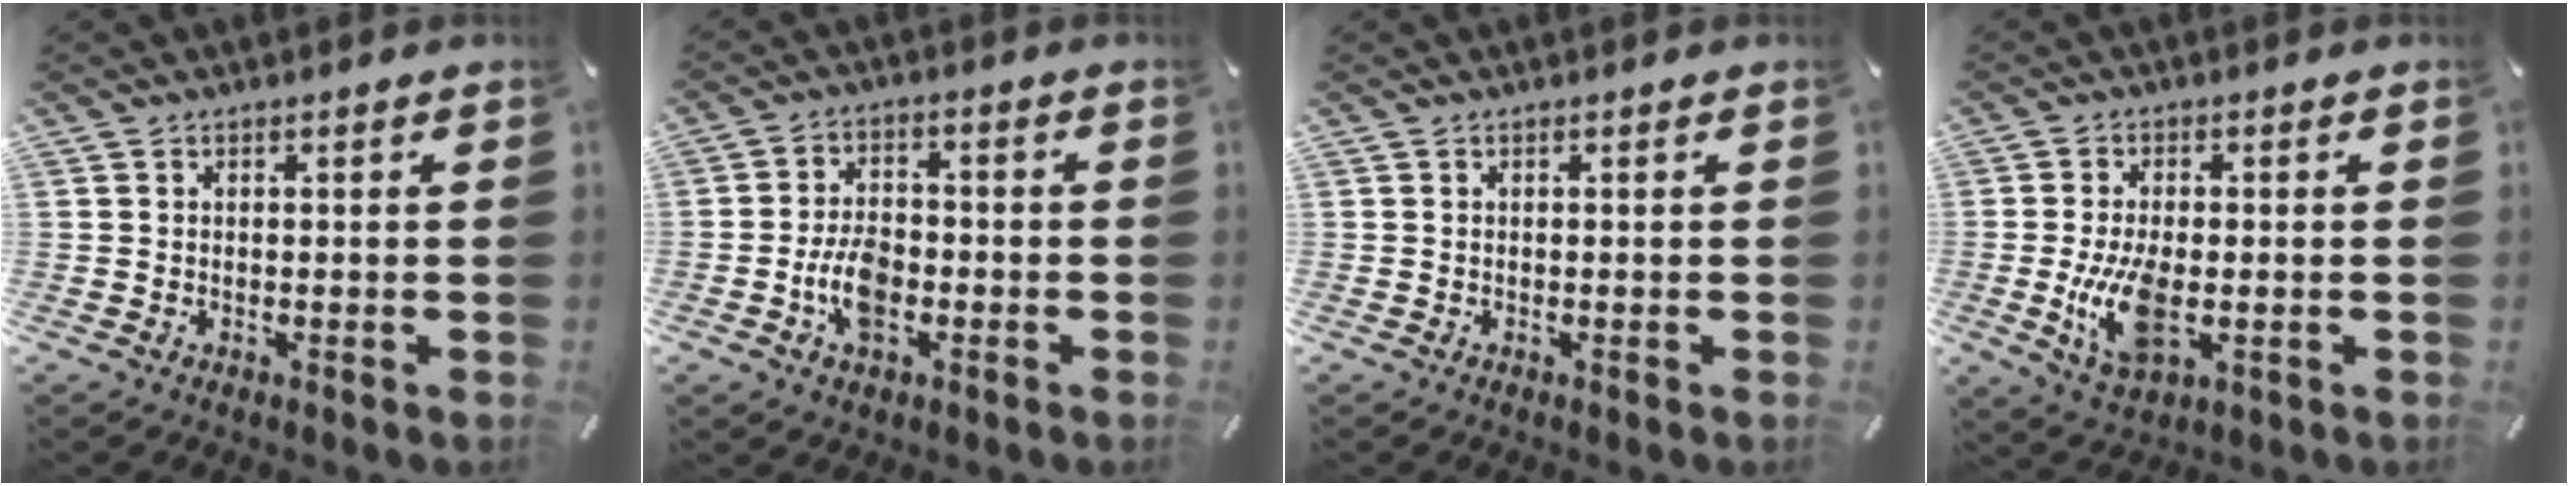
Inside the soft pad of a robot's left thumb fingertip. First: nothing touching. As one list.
[{"total": 7.8, "force": [-2.6, 4.8, 5.6], "torque": [-0.116, 0.012, -0.048]}, {"total": 0.0}, {"total": 10.0, "force": [-1.5, 5.1, 8.5], "torque": [-0.183, -0.017, -0.027]}]